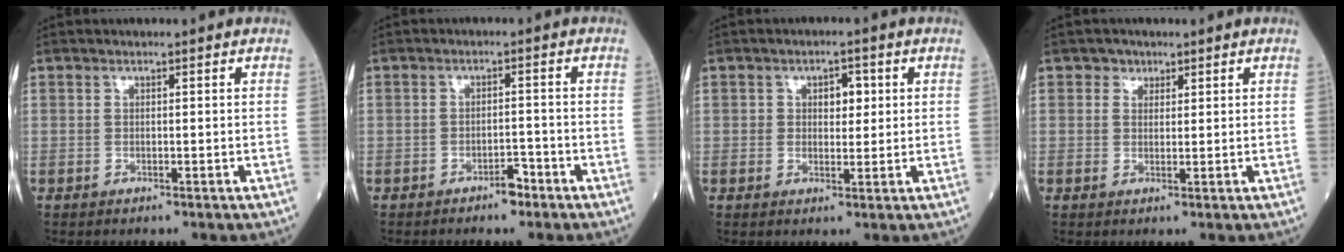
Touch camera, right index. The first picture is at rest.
{"total": 2.5, "force": [-1.9, 0.8, 1.3], "torque": [-0.016, 0.004, -0.032]}
{"total": 3.3, "force": [0.8, 2.0, 2.4], "torque": [-0.031, 0.008, 0.012]}
{"total": 1.4, "force": [1.1, 0.9, 0.2], "torque": [0.003, -0.005, 0.010]}